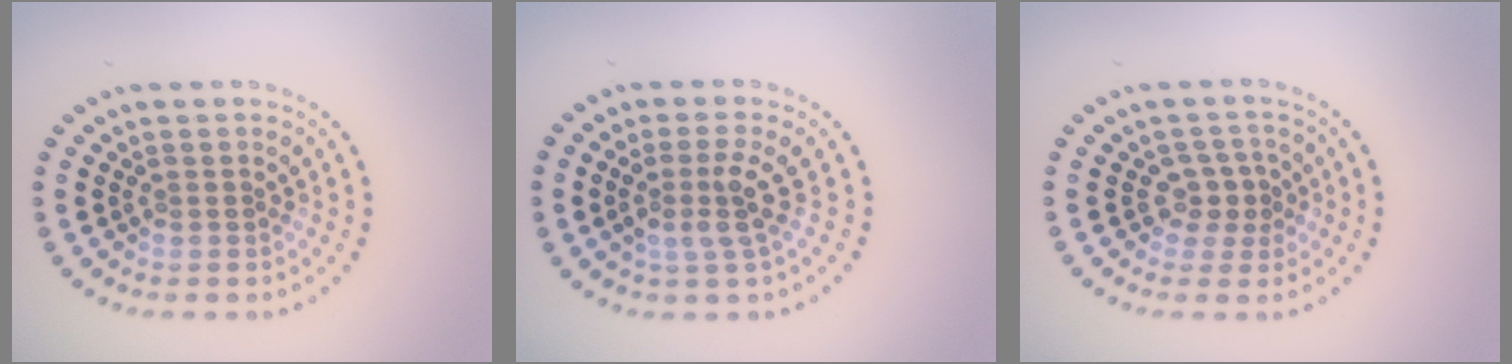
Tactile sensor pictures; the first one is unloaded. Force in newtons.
{"total": 2.7, "press": 2.0, "slide": 1.7}
{"total": 1.9, "press": 1.6, "slide": 1.1}